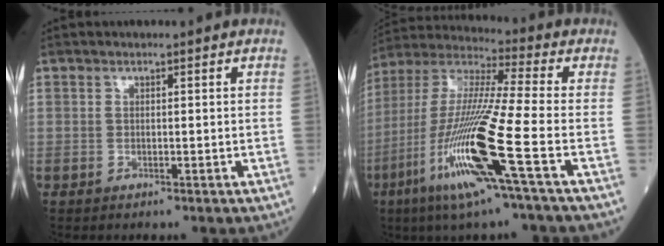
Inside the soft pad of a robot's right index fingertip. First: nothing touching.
{"total": 18.5, "force": [-7.2, -0.6, 17.0], "torque": [-0.371, -0.030, -0.147]}